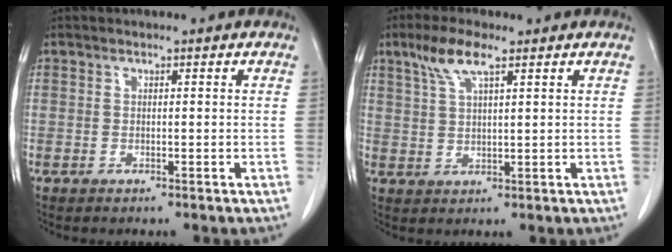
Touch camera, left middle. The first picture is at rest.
{"total": 5.6, "force": [3.4, 1.0, 4.3], "torque": [-0.097, 0.010, 0.069]}